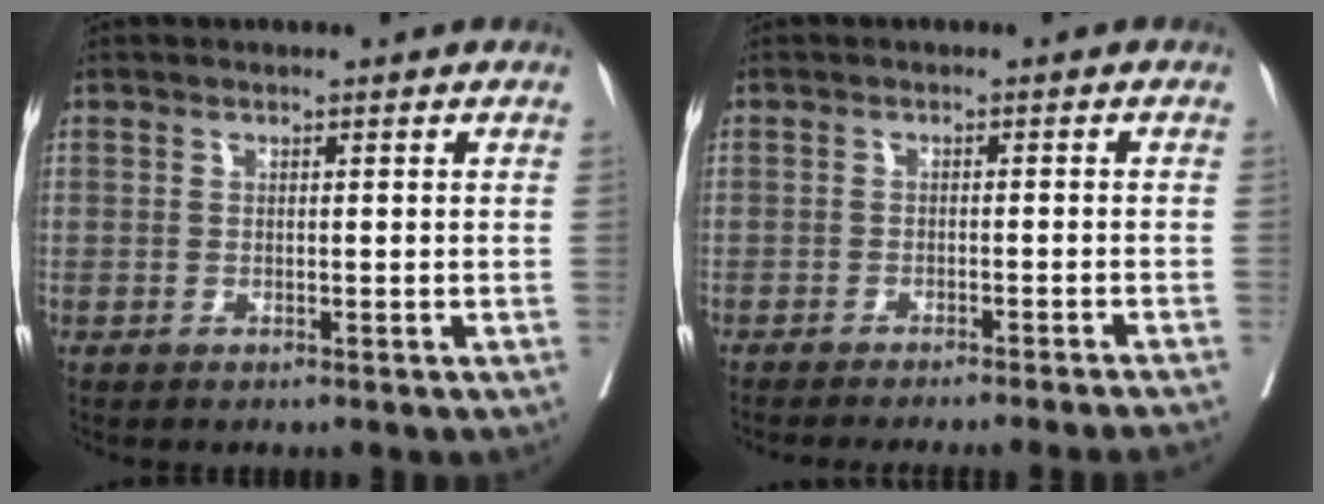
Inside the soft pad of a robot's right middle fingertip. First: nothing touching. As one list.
[{"total": 12.8, "force": [-11.8, -0.8, 4.7], "torque": [-0.046, -0.027, -0.146]}]